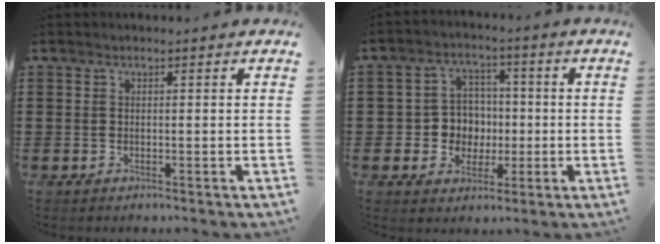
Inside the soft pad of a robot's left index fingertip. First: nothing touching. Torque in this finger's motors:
{"motor_torque": [0.26, 0.32, 0.17, 0.03]}